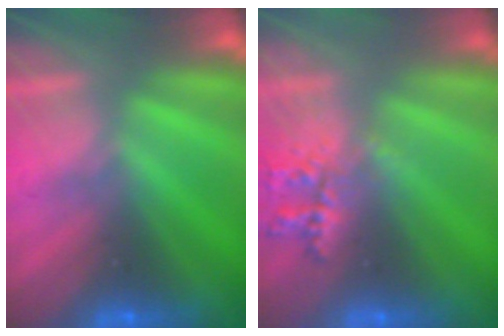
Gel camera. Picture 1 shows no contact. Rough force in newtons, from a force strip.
{"total": 2.3}